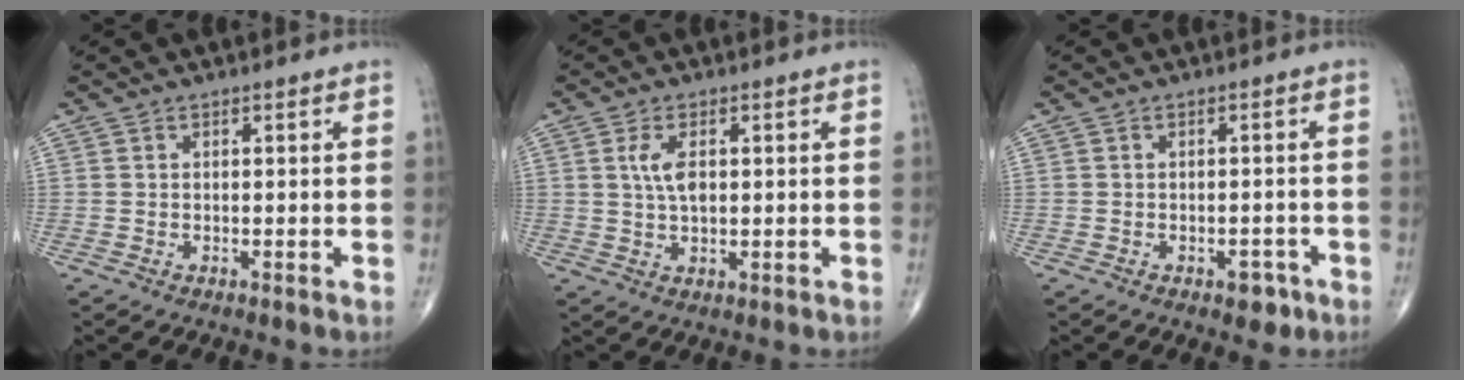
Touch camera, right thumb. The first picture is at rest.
{"total": 4.7, "force": [1.0, 2.3, 4.0], "torque": [-0.079, -0.004, 0.018]}
{"total": 3.2, "force": [-1.8, 1.8, 2.0], "torque": [-0.013, 0.011, -0.019]}